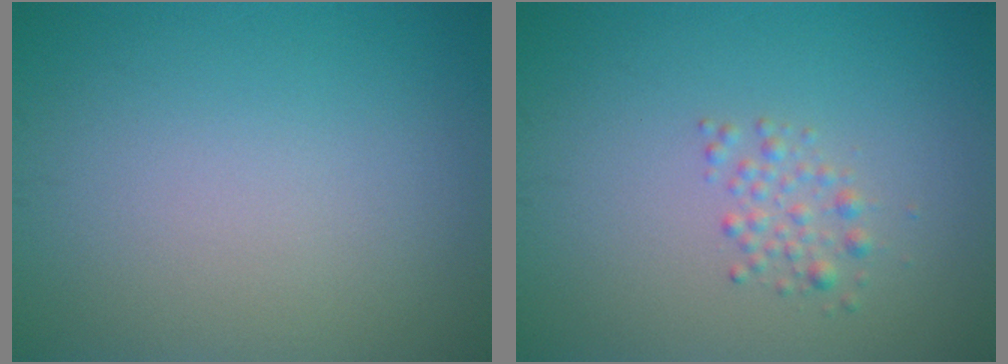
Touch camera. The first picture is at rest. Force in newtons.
{"total": 1.5, "press": 1.5, "slide": 0.0}